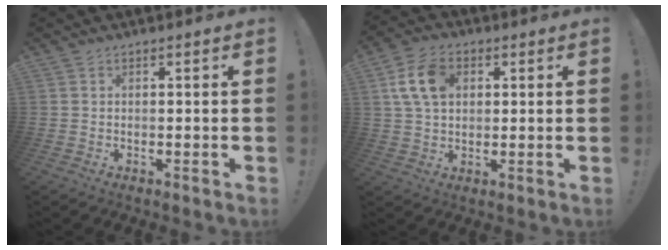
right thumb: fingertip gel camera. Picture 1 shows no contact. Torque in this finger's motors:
{"motor_torque": [0.10, 0.11, 0.32, -0.19, 0.14]}